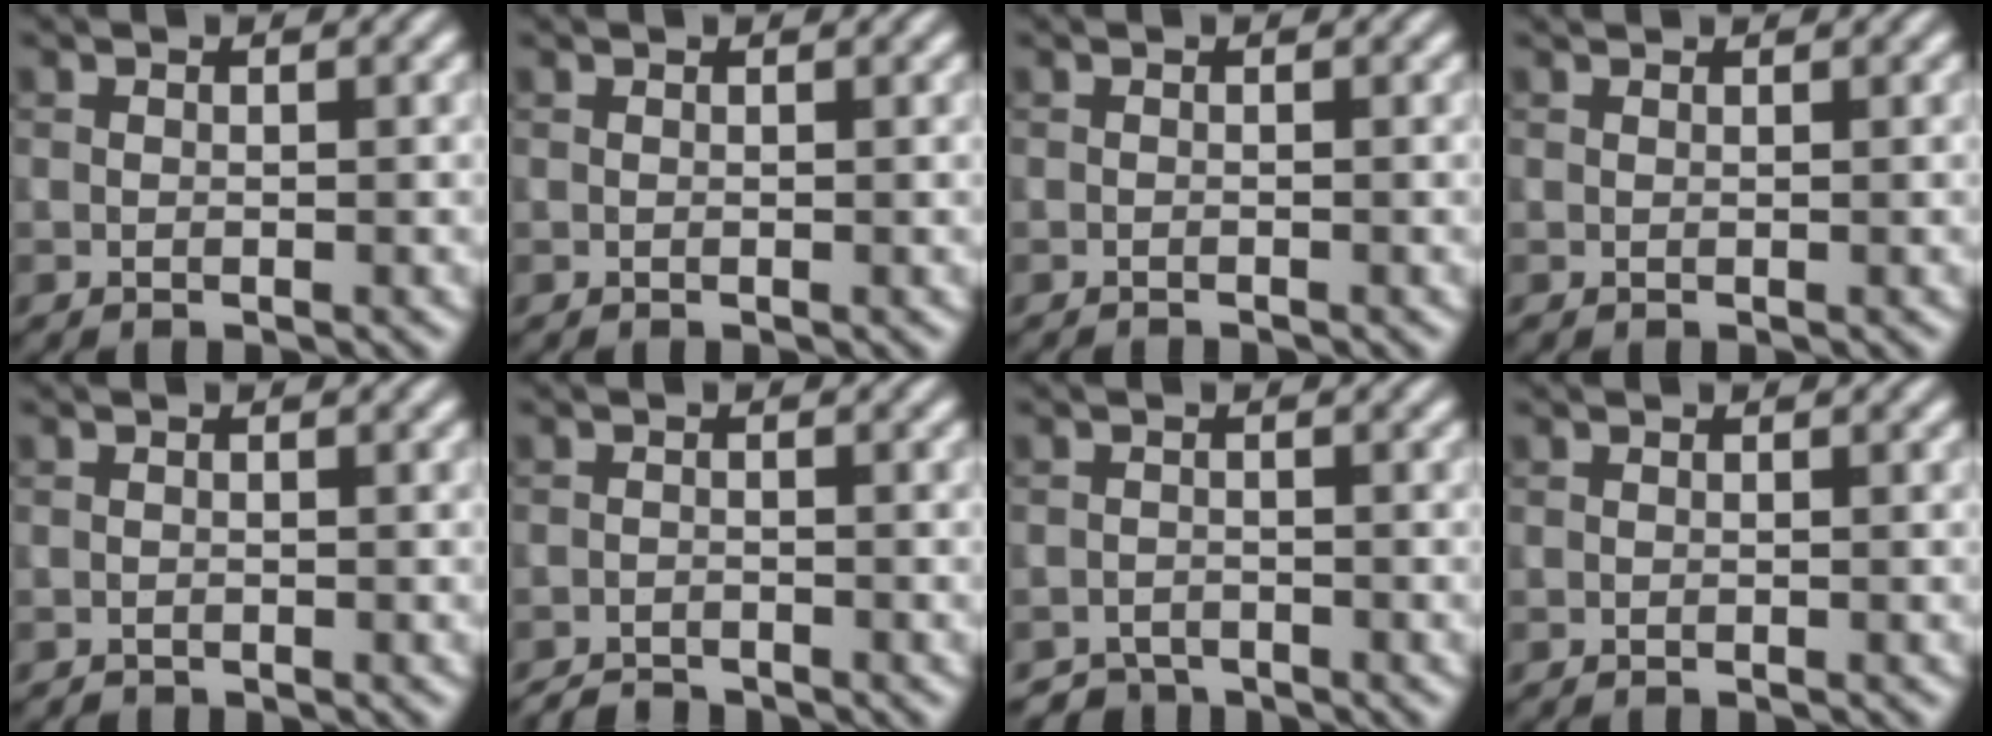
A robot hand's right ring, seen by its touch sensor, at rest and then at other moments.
{"total": 0.7, "force": [0.6, 0.1, 0.1], "torque": [0.001, 0.000, 0.008]}
{"total": 0.8, "force": [-0.8, 0.1, 0.2], "torque": [0.004, -0.004, -0.014]}
{"total": 0.9, "force": [0.9, 0.1, 0.2], "torque": [-0.009, -0.001, 0.009]}
{"total": 0.5, "force": [-0.5, 0.1, -0.1], "torque": [0.002, -0.001, -0.010]}
{"total": 2.1, "force": [-2.1, 0.3, 0.3], "torque": [-0.002, -0.003, -0.039]}
{"total": 1.9, "force": [-1.9, 0.4, -0.2], "torque": [0.011, 0.001, -0.035]}
{"total": 0.6, "force": [-0.5, 0.1, 0.1], "torque": [0.004, 0.000, -0.009]}